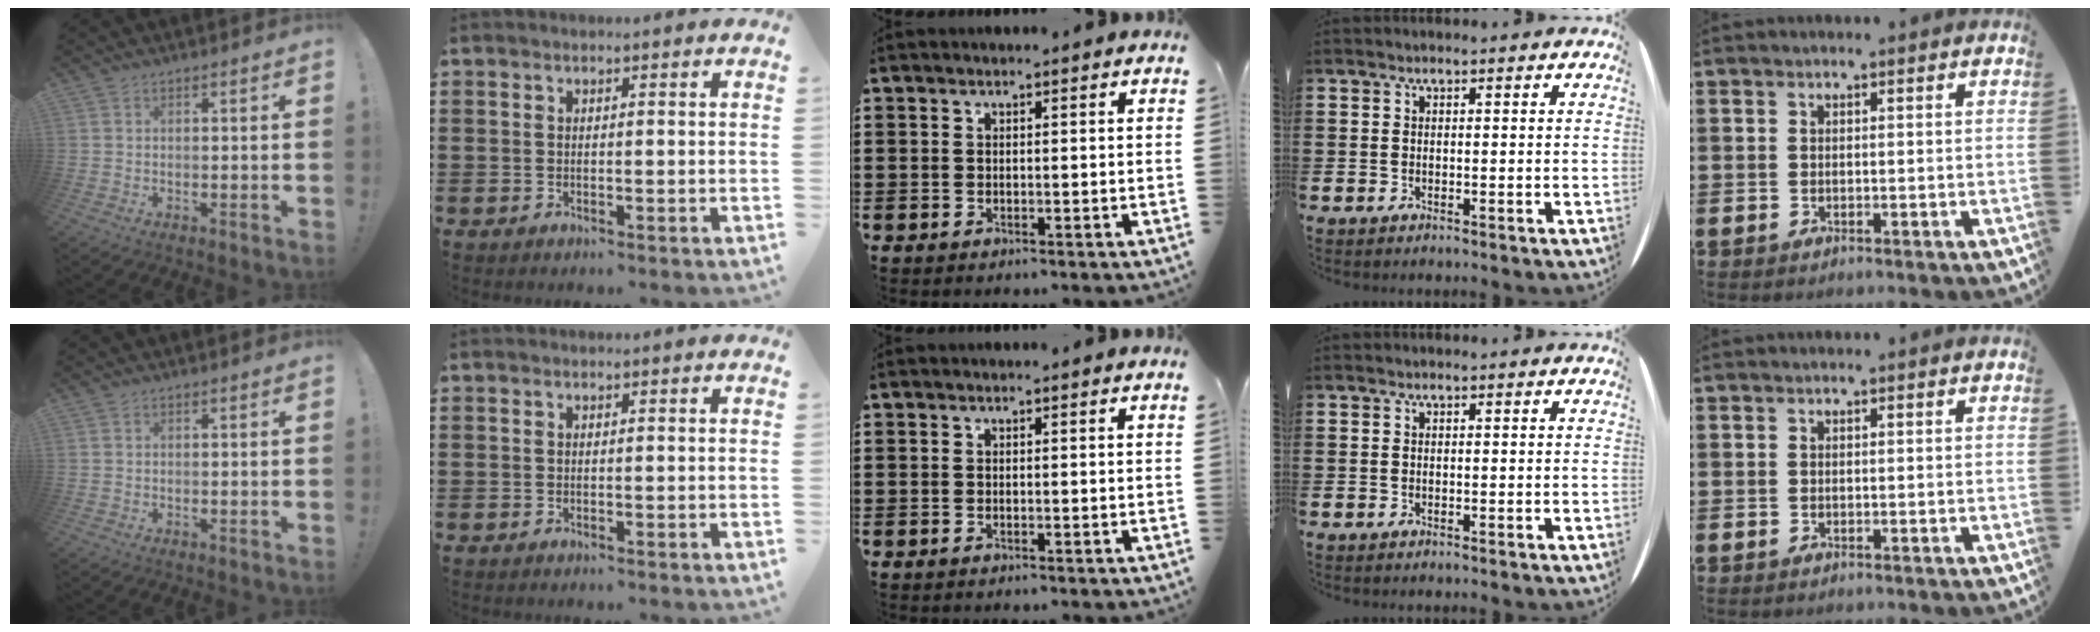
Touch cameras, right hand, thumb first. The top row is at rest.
{}